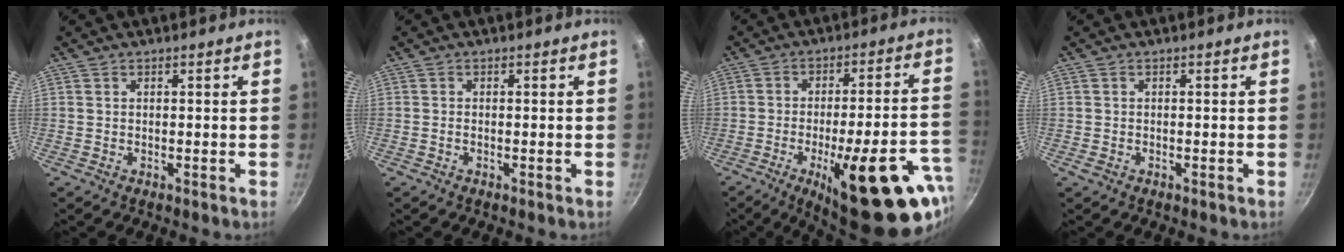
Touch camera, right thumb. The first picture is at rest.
{"total": 0.5, "force": [-0.3, 0.2, 0.4], "torque": [-0.006, 0.002, -0.008]}
{"total": 25.6, "force": [-10.9, 7.8, 21.8], "torque": [-0.251, 0.026, -0.146]}
{"total": 0.8, "force": [-0.4, 0.5, 0.5], "torque": [-0.010, 0.001, -0.009]}